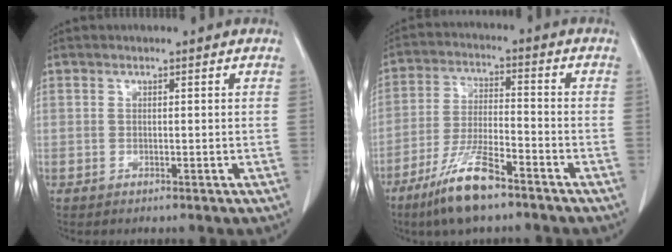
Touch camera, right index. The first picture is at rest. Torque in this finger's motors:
{"motor_torque": [0.95, -0.81, 0.45, 0.14]}